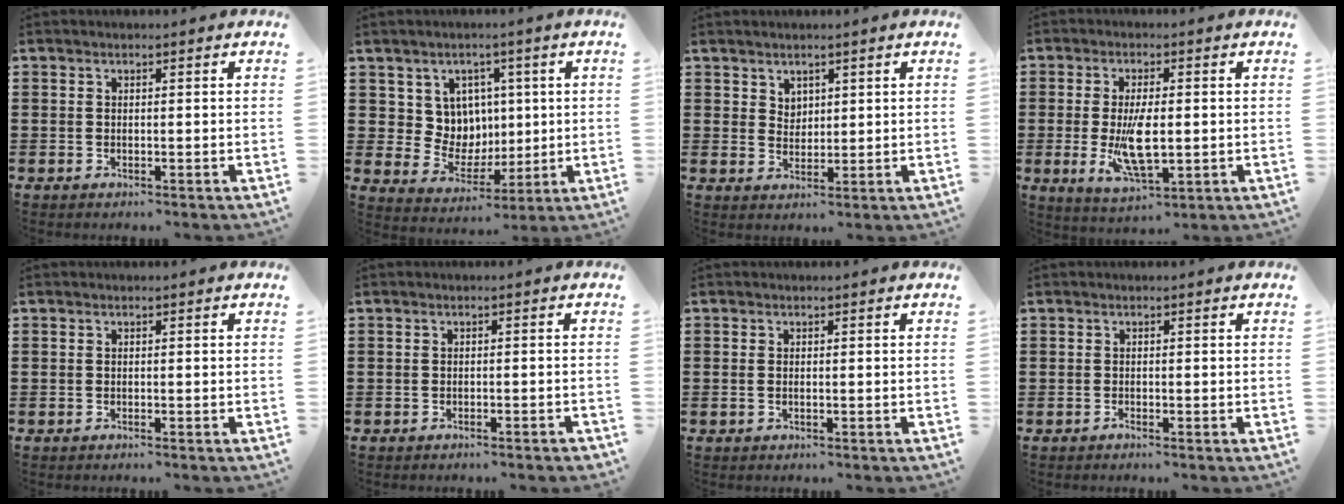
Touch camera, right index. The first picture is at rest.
{"total": 7.3, "force": [2.5, 6.6, 1.7], "torque": [-0.064, -0.004, 0.051]}
{"total": 2.6, "force": [1.9, 1.8, 0.2], "torque": [-0.011, 0.008, 0.037]}
{"total": 8.6, "force": [-0.8, 3.4, 7.8], "torque": [-0.153, -0.012, -0.016]}
{"total": 0.0}
{"total": 0.9, "force": [-0.7, 0.0, 0.4], "torque": [-0.008, -0.002, -0.014]}
{"total": 0.8, "force": [-0.1, 0.3, 0.7], "torque": [-0.015, -0.001, -0.002]}
{"total": 0.5, "force": [-0.5, 0.0, 0.0], "torque": [-0.001, 0.000, -0.012]}